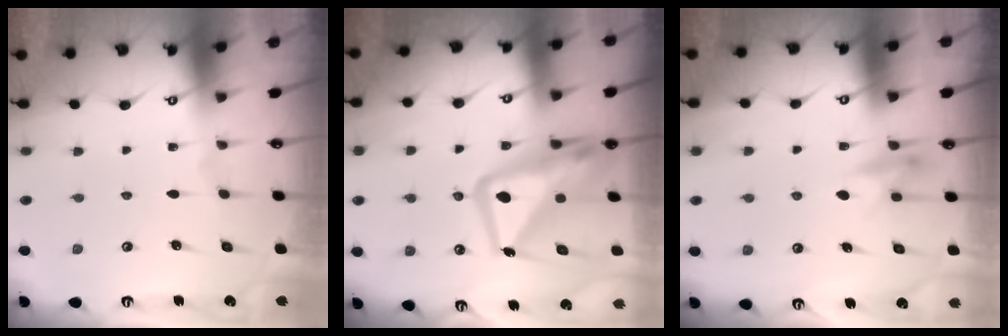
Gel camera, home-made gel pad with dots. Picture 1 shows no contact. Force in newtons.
{"total": 16.7, "press": 16.6, "slide": 1.4}
{"total": 7.5, "press": 7.4, "slide": 0.9}